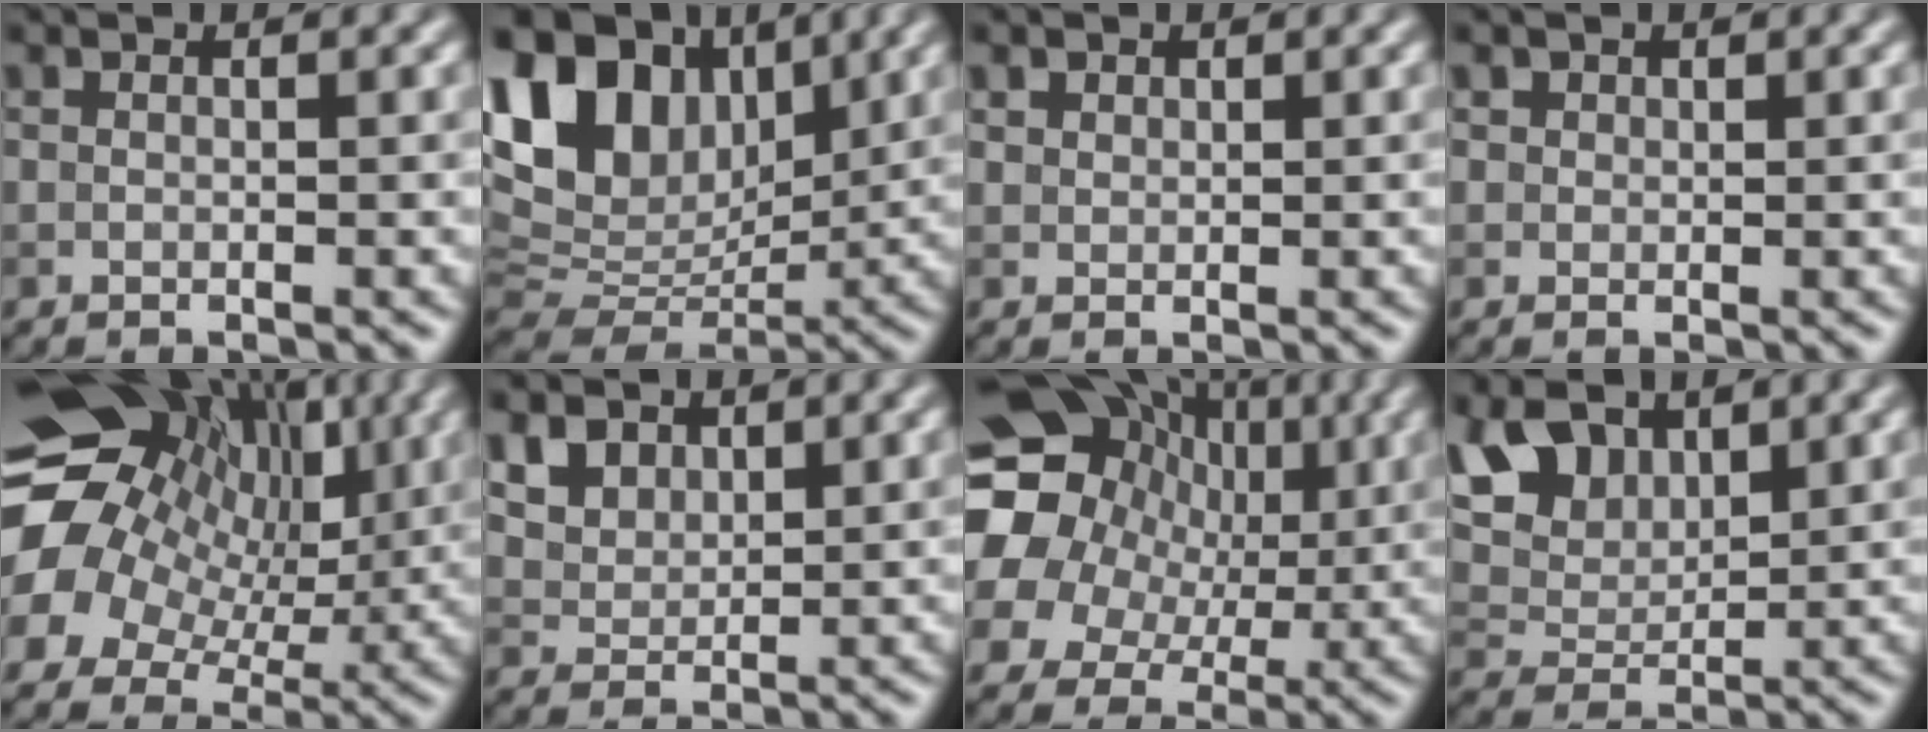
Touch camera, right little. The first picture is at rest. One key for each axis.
{"total": 13.0, "fx": 5.7, "fy": 8.4, "fz": 8.2, "tx": -0.172, "ty": 0.029, "tz": 0.106}
{"total": 1.2, "fx": 0.9, "fy": 0.8, "fz": 0.4, "tx": -0.010, "ty": -0.003, "tz": 0.019}
{"total": 1.0, "fx": 0.6, "fy": 0.8, "fz": 0.2, "tx": -0.002, "ty": -0.003, "tz": 0.006}
{"total": 16.2, "fx": 2.2, "fy": 13.3, "fz": 9.0, "tx": -0.185, "ty": 0.017, "tz": 0.028}
{"total": 6.4, "fx": 3.7, "fy": 4.4, "fz": 3.0, "tx": -0.087, "ty": 0.011, "tz": 0.070}
{"total": 18.3, "fx": 4.1, "fy": 15.6, "fz": 8.6, "tx": -0.177, "ty": 0.035, "tz": 0.039}
{"total": 7.7, "fx": 4.1, "fy": 4.7, "fz": 4.6, "tx": -0.117, "ty": 0.018, "tz": 0.073}